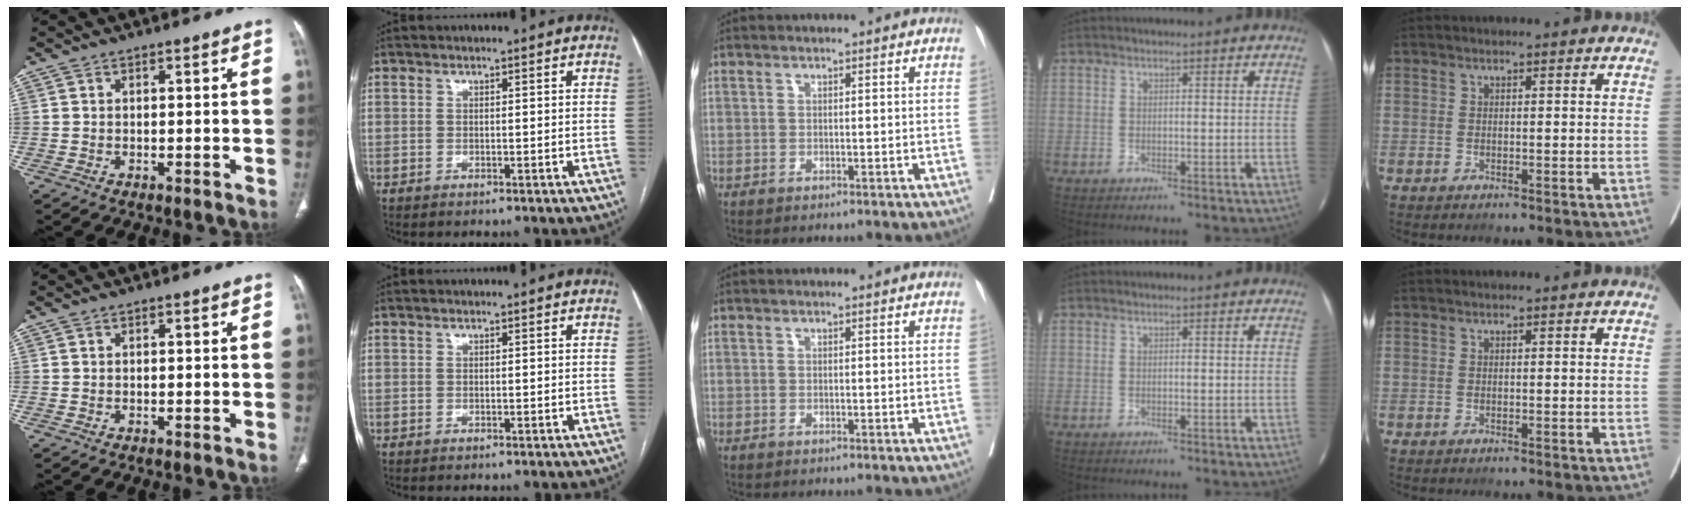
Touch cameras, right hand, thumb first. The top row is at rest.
{}